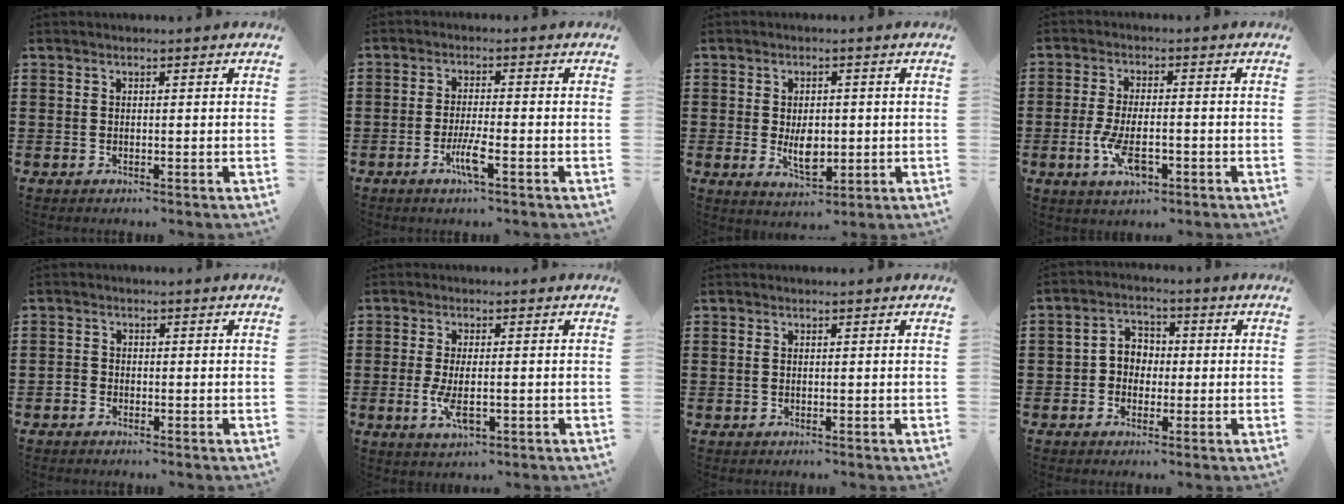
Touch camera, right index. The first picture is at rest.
{"total": 4.1, "force": [-2.1, 0.3, 3.5], "torque": [-0.073, -0.009, -0.040]}
{"total": 5.0, "force": [-0.3, 2.7, 4.1], "torque": [-0.068, -0.003, -0.010]}
{"total": 5.9, "force": [-2.1, 2.5, 5.0], "torque": [-0.112, -0.004, -0.042]}
{"total": 1.1, "force": [-0.8, 0.8, 0.1], "torque": [-0.006, 0.004, -0.018]}
{"total": 4.5, "force": [-1.0, 1.5, 4.1], "torque": [-0.093, -0.006, -0.024]}
{"total": 0.6, "force": [0.1, 0.3, 0.5], "torque": [-0.011, 0.003, 0.002]}
{"total": 3.8, "force": [-0.9, 3.3, 1.5], "torque": [-0.040, 0.013, -0.023]}